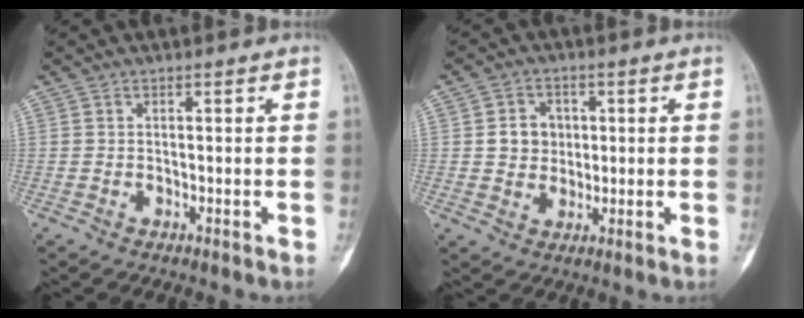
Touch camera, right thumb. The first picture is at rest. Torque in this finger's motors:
{"motor_torque": [0.36, 0.11, 0.40, 0.04, 0.01]}